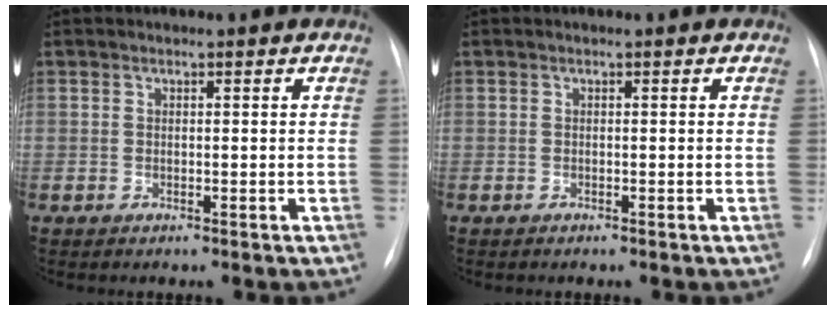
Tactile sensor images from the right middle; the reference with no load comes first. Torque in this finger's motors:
{"motor_torque": [-0.28, 0.04, 0.01, 0.00]}